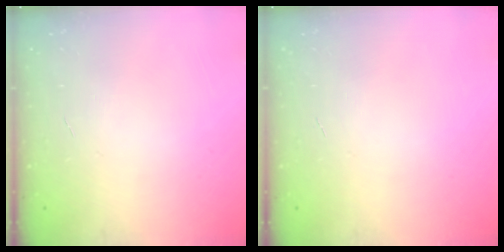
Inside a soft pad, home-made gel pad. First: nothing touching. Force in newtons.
{"total": 0.0}